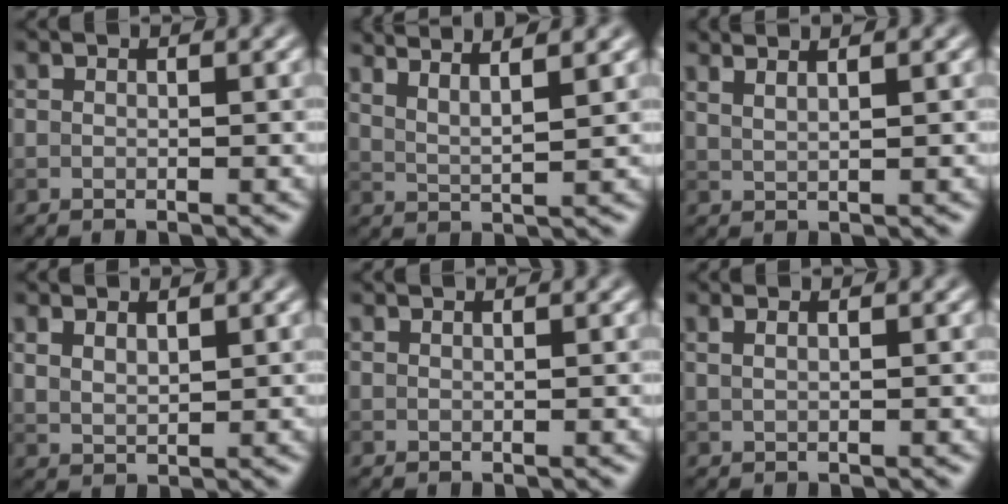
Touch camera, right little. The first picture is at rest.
{"total": 5.6, "force": [4.4, 1.3, 3.3], "torque": [-0.035, 0.025, 0.042]}
{"total": 3.3, "force": [2.3, 1.2, 2.0], "torque": [-0.008, 0.016, 0.005]}
{"total": 1.6, "force": [1.2, 0.6, 0.9], "torque": [-0.024, -0.003, 0.027]}
{"total": 0.6, "force": [0.5, 0.2, 0.3], "torque": [-0.003, -0.002, 0.001]}
{"total": 1.9, "force": [1.1, 0.9, 1.3], "torque": [-0.007, -0.001, -0.002]}